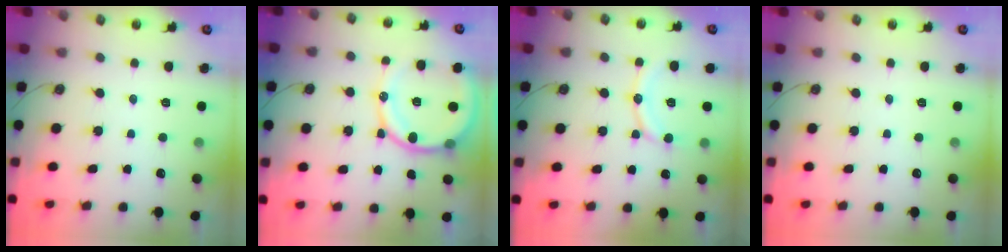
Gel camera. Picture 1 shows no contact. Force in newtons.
{"total": 14.8, "press": 14.6, "slide": 2.0}
{"total": 12.6, "press": 12.2, "slide": 3.1}
{"total": 0.0}